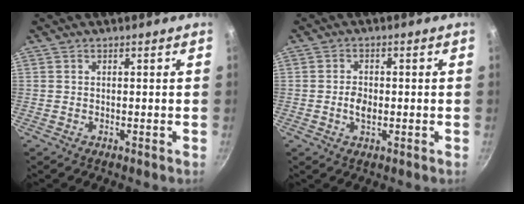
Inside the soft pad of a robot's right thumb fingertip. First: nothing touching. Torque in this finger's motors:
{"motor_torque": [-0.19, 0.32, 0.08, 0.51, -0.02]}